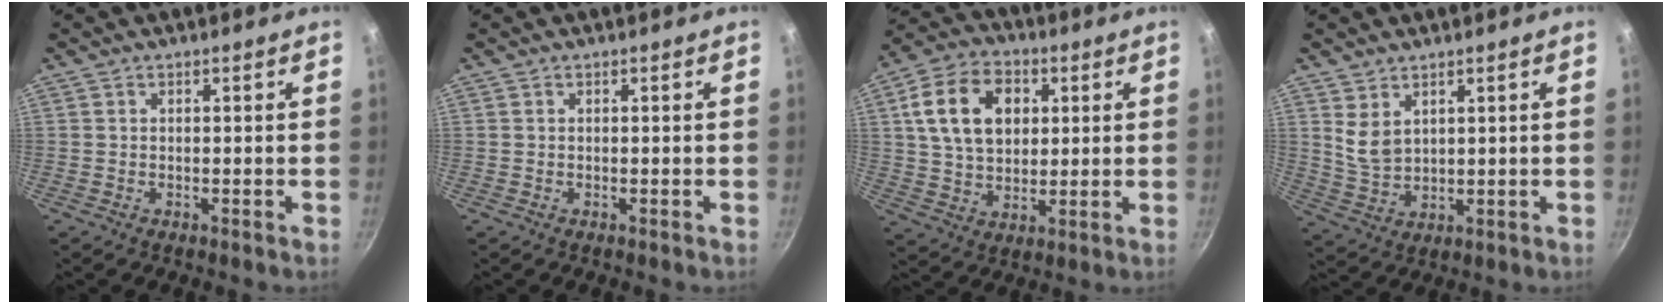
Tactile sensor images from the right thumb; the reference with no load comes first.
{"total": 0.0}
{"total": 14.9, "force": [3.8, 10.6, 9.9], "torque": [-0.153, 0.003, 0.060]}
{"total": 5.1, "force": [2.8, 3.1, 3.0], "torque": [-0.050, -0.027, 0.063]}